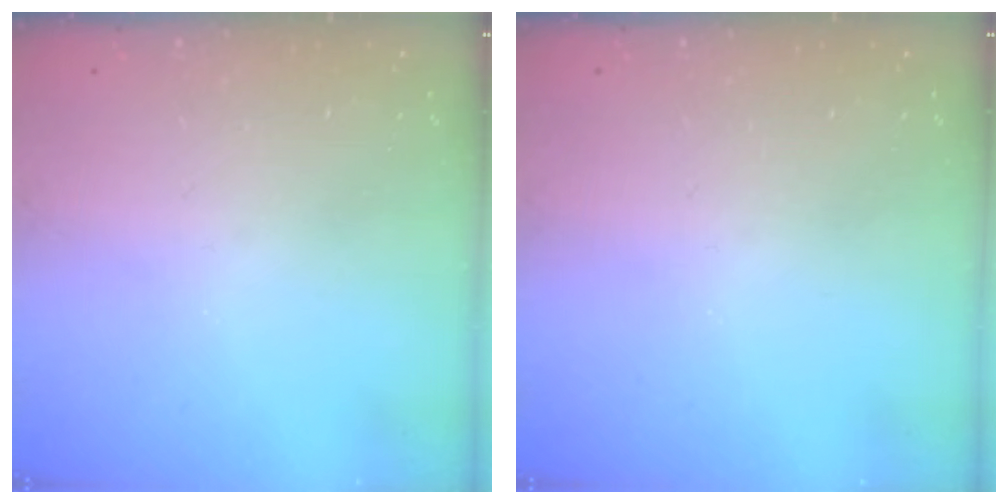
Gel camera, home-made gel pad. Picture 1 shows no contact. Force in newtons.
{"total": 0.0}